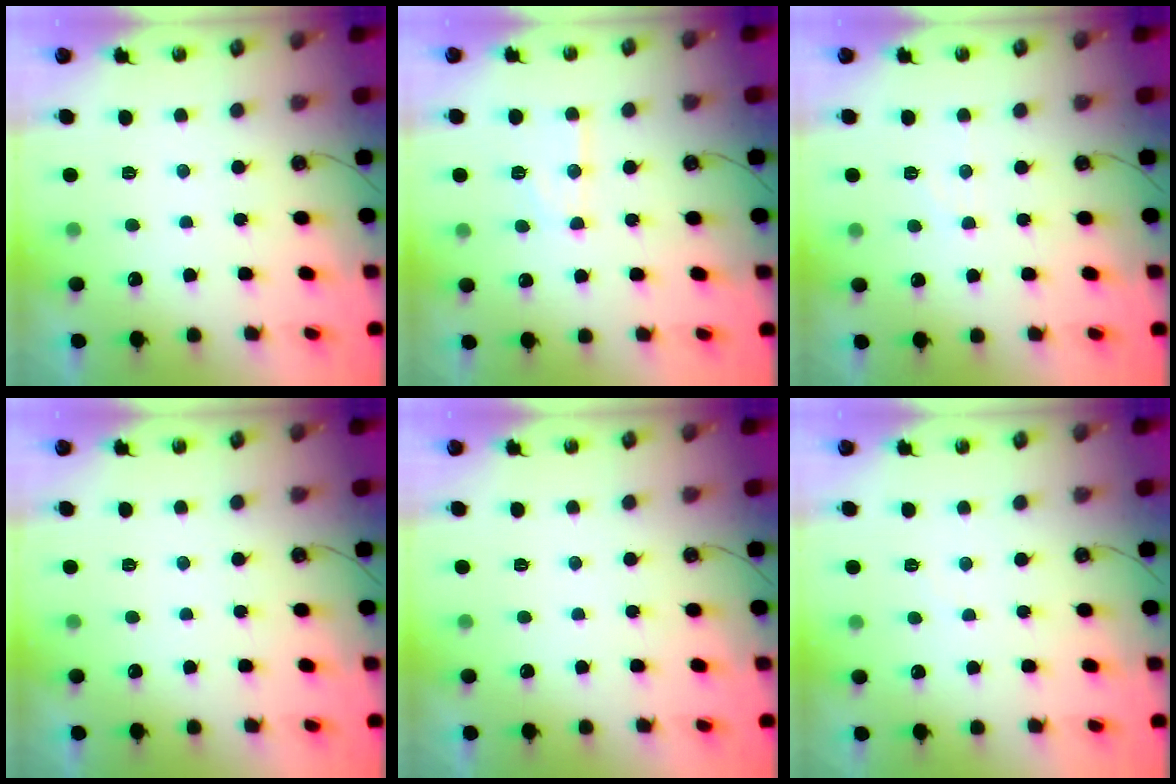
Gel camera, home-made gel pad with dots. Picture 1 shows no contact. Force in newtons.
{"total": 12.2, "press": 12.1, "slide": 1.1}
{"total": 6.1, "press": 6.1, "slide": 0.9}
{"total": 0.0}
{"total": 0.0}
{"total": 2.8, "press": 2.8, "slide": 0.5}